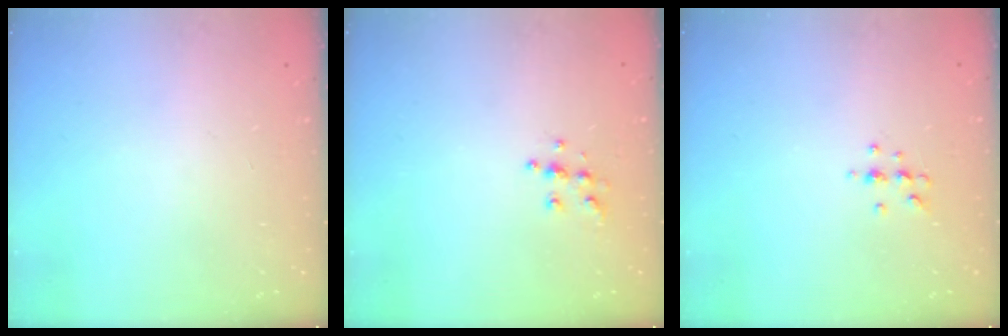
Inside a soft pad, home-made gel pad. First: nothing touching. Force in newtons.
{"total": 5.9, "press": 5.9, "slide": 0.2}
{"total": 5.6, "press": 5.4, "slide": 1.5}